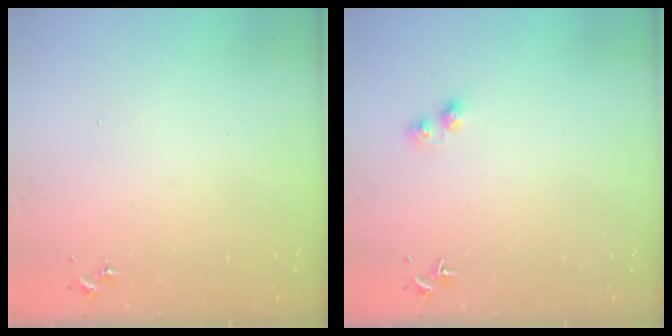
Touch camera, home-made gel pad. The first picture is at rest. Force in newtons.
{"total": 3.8, "press": 3.8, "slide": 0.2}